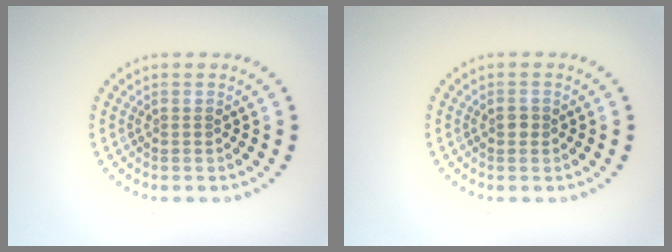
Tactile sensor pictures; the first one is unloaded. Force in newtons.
{"total": 0.9, "press": 0.8, "slide": 0.1}